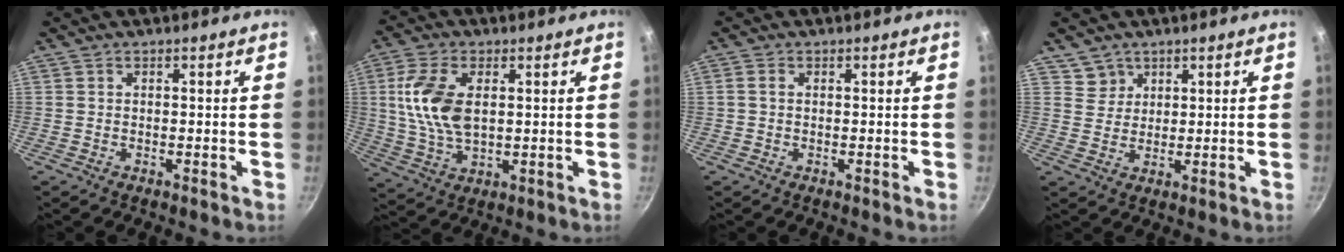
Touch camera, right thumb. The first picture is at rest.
{"total": 11.6, "force": [2.0, 6.5, 9.4], "torque": [-0.183, -0.005, 0.040]}
{"total": 1.2, "force": [0.1, 0.9, 0.8], "torque": [-0.018, 0.004, 0.000]}
{"total": 3.7, "force": [2.3, 2.8, 0.0], "torque": [0.023, 0.000, 0.043]}